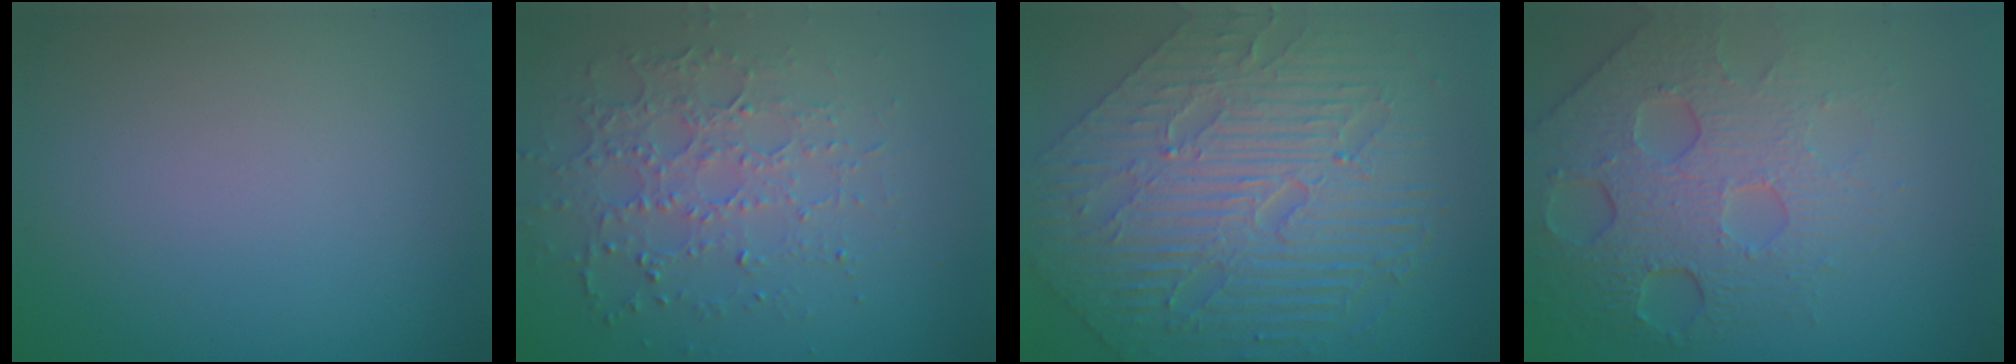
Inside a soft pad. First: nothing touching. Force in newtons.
{"total": 3.4, "press": 3.2, "slide": 1.3}
{"total": 10.5, "press": 7.2, "slide": 7.7}
{"total": 7.9, "press": 5.3, "slide": 5.8}